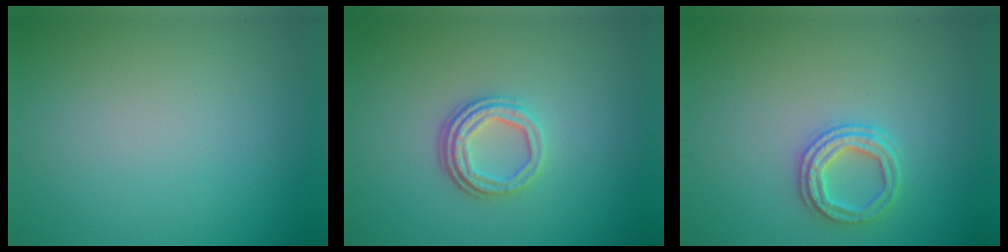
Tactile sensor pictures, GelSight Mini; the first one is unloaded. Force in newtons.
{"total": 3.3, "press": 2.3, "slide": 2.4}
{"total": 2.5, "press": 2.4, "slide": 0.6}